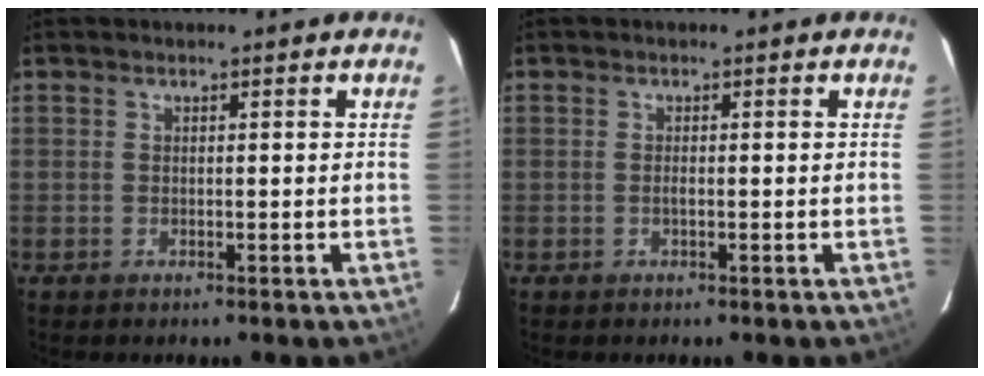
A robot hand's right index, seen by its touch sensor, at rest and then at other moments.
{"total": 0.5, "force": [-0.2, 0.0, 0.5], "torque": [-0.010, 0.000, -0.004]}